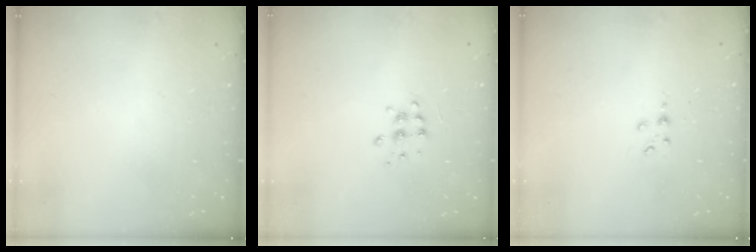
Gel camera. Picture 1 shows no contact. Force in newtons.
{"total": 5.5, "press": 5.4, "slide": 0.5}
{"total": 2.9, "press": 2.9, "slide": 0.4}